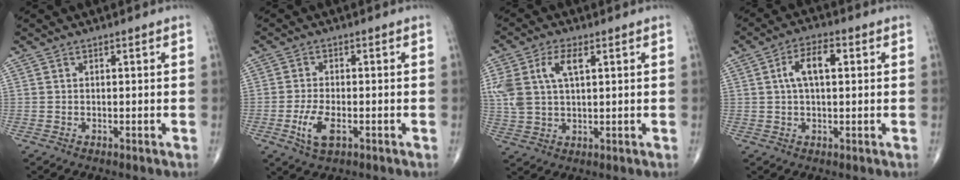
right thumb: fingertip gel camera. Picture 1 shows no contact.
{"total": 5.5, "force": [-2.0, 2.5, 4.5], "torque": [-0.095, 0.003, -0.032]}
{"total": 9.2, "force": [3.0, 4.6, 7.3], "torque": [-0.171, 0.010, 0.062]}
{"total": 6.7, "force": [1.4, 3.1, 5.7], "torque": [-0.108, 0.016, 0.023]}